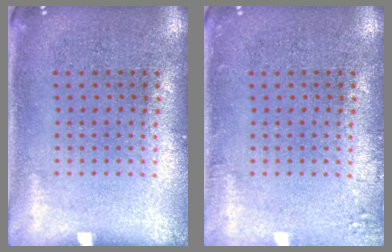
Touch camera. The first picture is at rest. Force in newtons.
{"total": 1.3, "press": 1.2, "slide": 0.3}